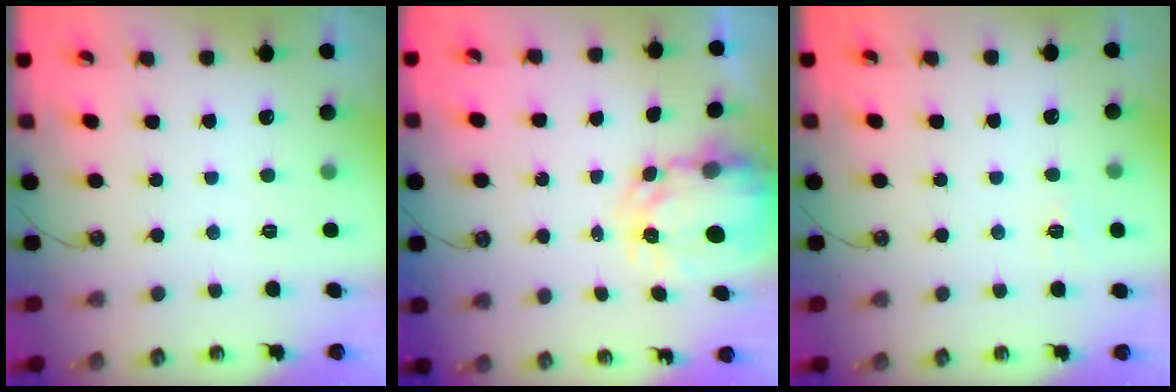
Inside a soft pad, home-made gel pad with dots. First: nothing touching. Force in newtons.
{"total": 5.1, "press": 5.1, "slide": 0.2}
{"total": 5.8, "press": 5.8, "slide": 0.6}